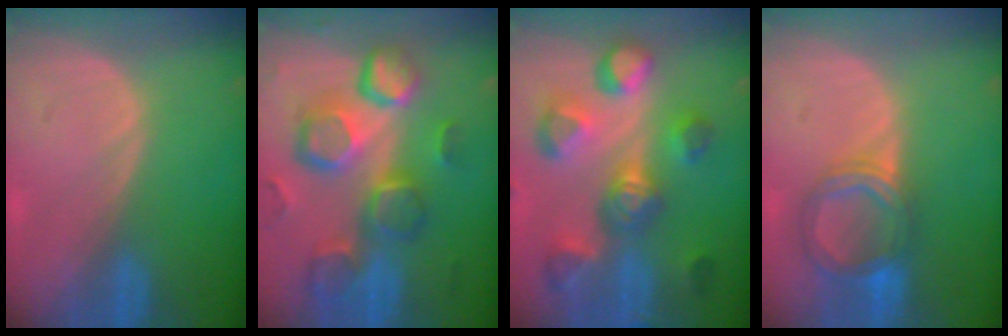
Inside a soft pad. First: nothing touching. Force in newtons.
{"total": 12.9, "press": 11.3, "slide": 6.3}
{"total": 10.6, "press": 10.0, "slide": 3.5}
{"total": 6.2, "press": 6.1, "slide": 1.2}